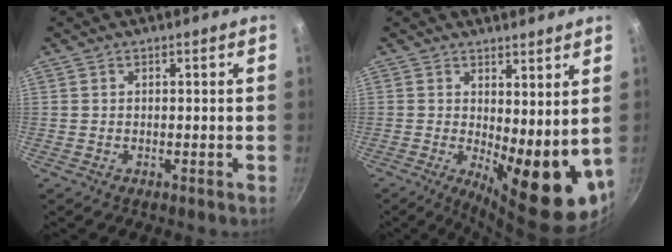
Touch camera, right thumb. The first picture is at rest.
{"total": 13.4, "force": [1.3, 5.1, 12.3], "torque": [-0.136, -0.030, 0.031]}